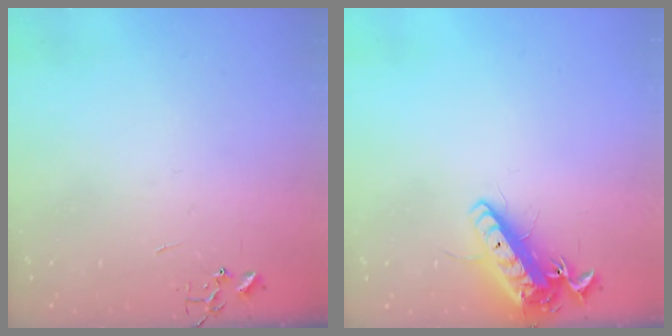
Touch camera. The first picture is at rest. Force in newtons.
{"total": 14.1, "press": 13.9, "slide": 2.4}